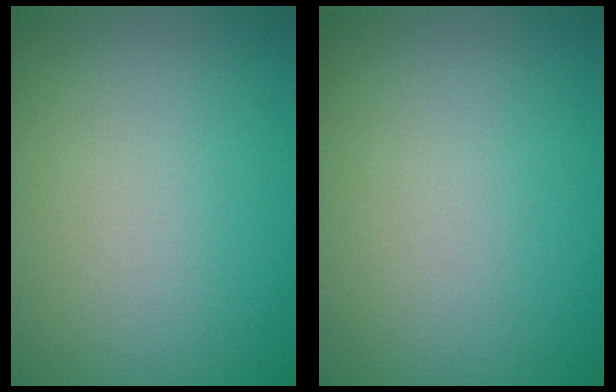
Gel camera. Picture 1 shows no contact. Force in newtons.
{"total": 0.0}